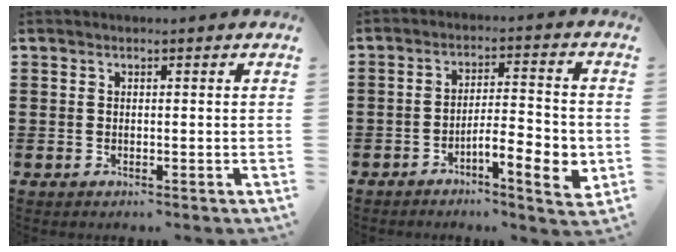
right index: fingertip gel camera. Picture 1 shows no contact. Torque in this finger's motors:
{"motor_torque": [1.16, -0.98, 0.50, 0.11]}